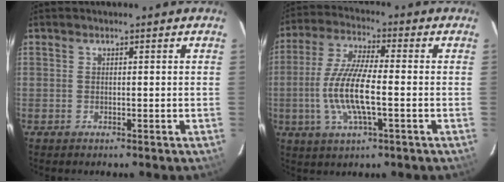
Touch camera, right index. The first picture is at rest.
{"total": 12.0, "force": [-2.3, 3.0, 11.3], "torque": [-0.234, -0.005, -0.046]}